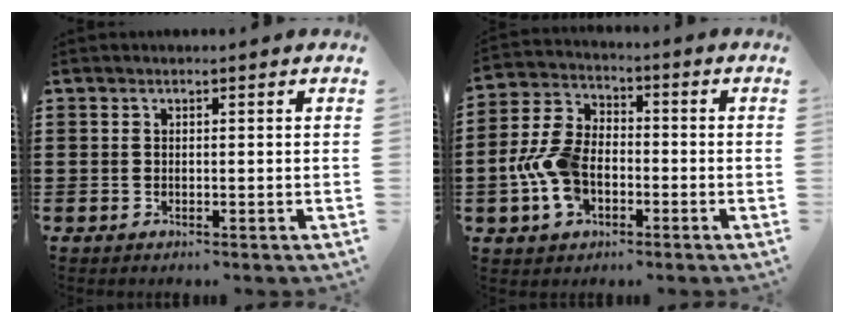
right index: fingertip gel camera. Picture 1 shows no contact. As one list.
[{"total": 9.1, "force": [-2.3, 6.0, 6.4], "torque": [-0.167, 0.004, -0.051]}]